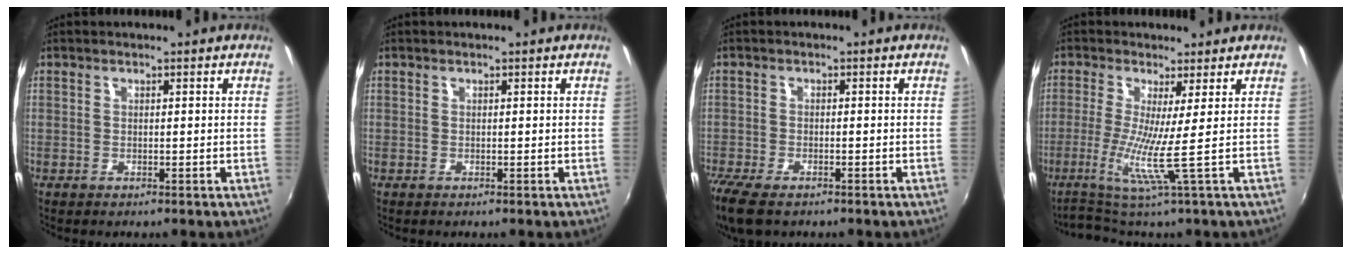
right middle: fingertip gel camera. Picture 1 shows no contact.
{"total": 0.0}
{"total": 8.0, "force": [-5.9, 2.6, 4.6], "torque": [-0.117, -0.037, -0.113]}
{"total": 6.3, "force": [-1.4, -1.5, 6.0], "torque": [-0.139, -0.021, -0.032]}